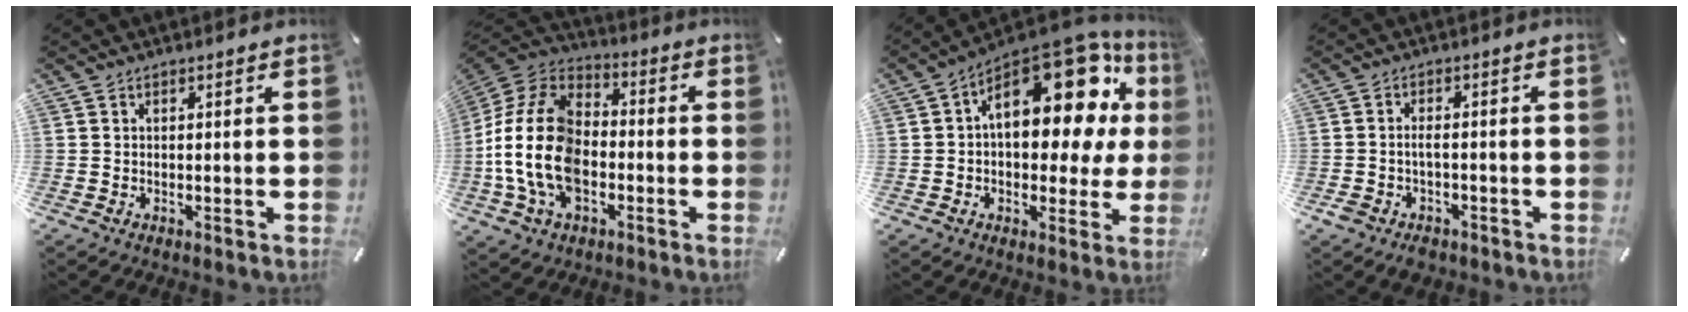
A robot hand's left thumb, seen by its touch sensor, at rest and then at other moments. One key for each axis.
{"total": 18.1, "fx": -4.4, "fy": 12.4, "fz": 12.4, "tx": -0.279, "ty": 0.029, "tz": -0.081}
{"total": 23.1, "fx": 8.7, "fy": 11.9, "fz": 17.7, "tx": -0.233, "ty": -0.064, "tz": 0.148}
{"total": 3.4, "fx": -1.7, "fy": 1.8, "fz": 2.3, "tx": -0.048, "ty": 0.007, "tz": -0.033}